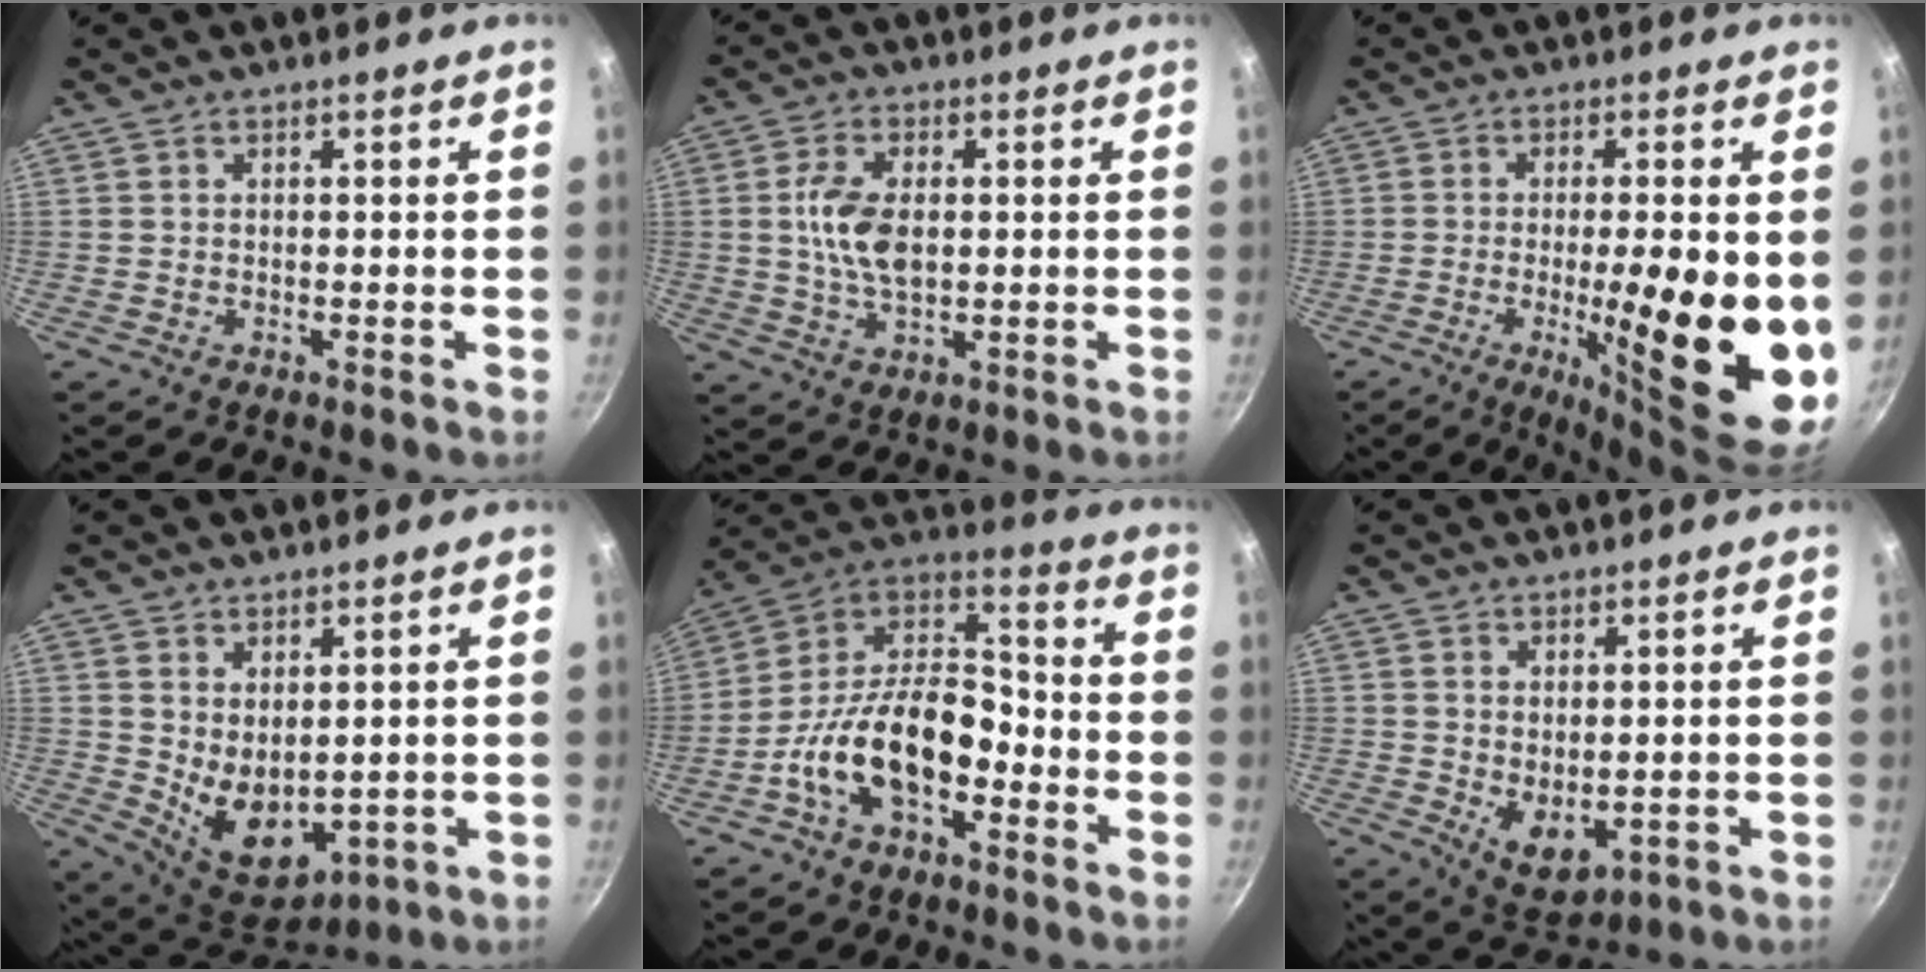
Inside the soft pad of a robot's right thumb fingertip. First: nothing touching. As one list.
[{"total": 8.8, "force": [0.7, 4.9, 7.2], "torque": [-0.132, 0.002, 0.011]}, {"total": 17.7, "force": [-2.3, 4.2, 17.1], "torque": [-0.236, -0.016, -0.032]}, {"total": 10.2, "force": [1.4, 6.5, 7.7], "torque": [-0.100, -0.035, 0.051]}, {"total": 18.2, "force": [-6.5, 10.5, 13.4], "torque": [-0.206, 0.067, -0.135]}, {"total": 6.6, "force": [0.3, 4.0, 5.3], "torque": [-0.072, -0.022, 0.021]}]